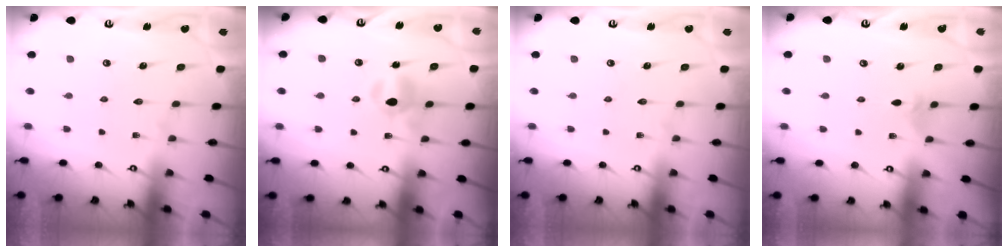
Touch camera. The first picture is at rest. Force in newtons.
{"total": 6.7, "press": 6.6, "slide": 0.9}
{"total": 0.0}
{"total": 1.5, "press": 1.5, "slide": 0.4}